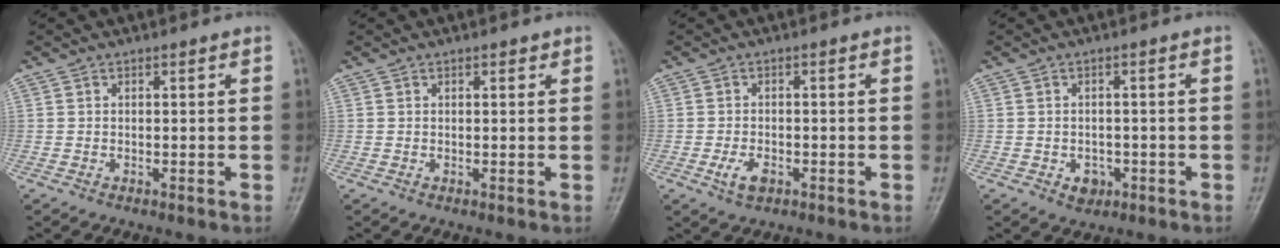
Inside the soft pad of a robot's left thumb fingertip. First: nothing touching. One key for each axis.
{"total": 0.9, "fx": 0.6, "fy": 0.5, "fz": 0.6, "tx": -0.005, "ty": -0.001, "tz": 0.006}
{"total": 3.6, "fx": -1.6, "fy": 2.1, "fz": 2.5, "tx": -0.049, "ty": 0.004, "tz": -0.026}
{"total": 3.1, "fx": -1.2, "fy": 2.5, "fz": 1.5, "tx": -0.008, "ty": 0.007, "tz": -0.011}